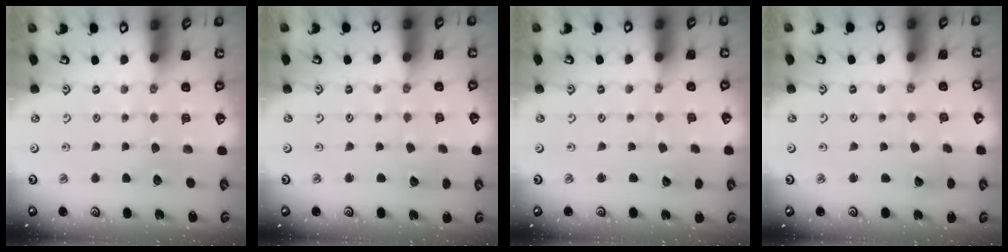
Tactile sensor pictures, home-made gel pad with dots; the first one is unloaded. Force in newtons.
{"total": 3.6, "press": 3.6, "slide": 0.3}
{"total": 1.4, "press": 1.4, "slide": 0.1}
{"total": 3.0, "press": 3.0, "slide": 0.2}